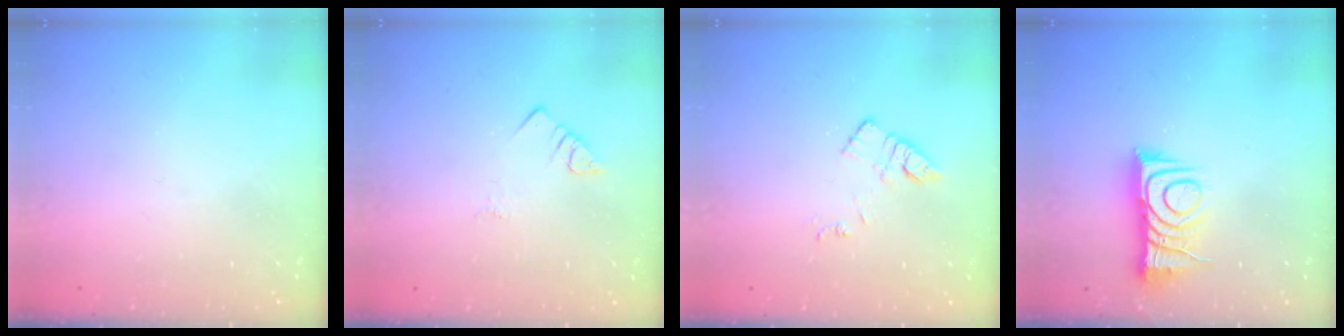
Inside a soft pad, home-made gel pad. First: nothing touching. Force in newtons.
{"total": 2.8, "press": 2.8, "slide": 0.4}
{"total": 8.3, "press": 8.3, "slide": 0.6}
{"total": 10.0, "press": 10.0, "slide": 0.3}